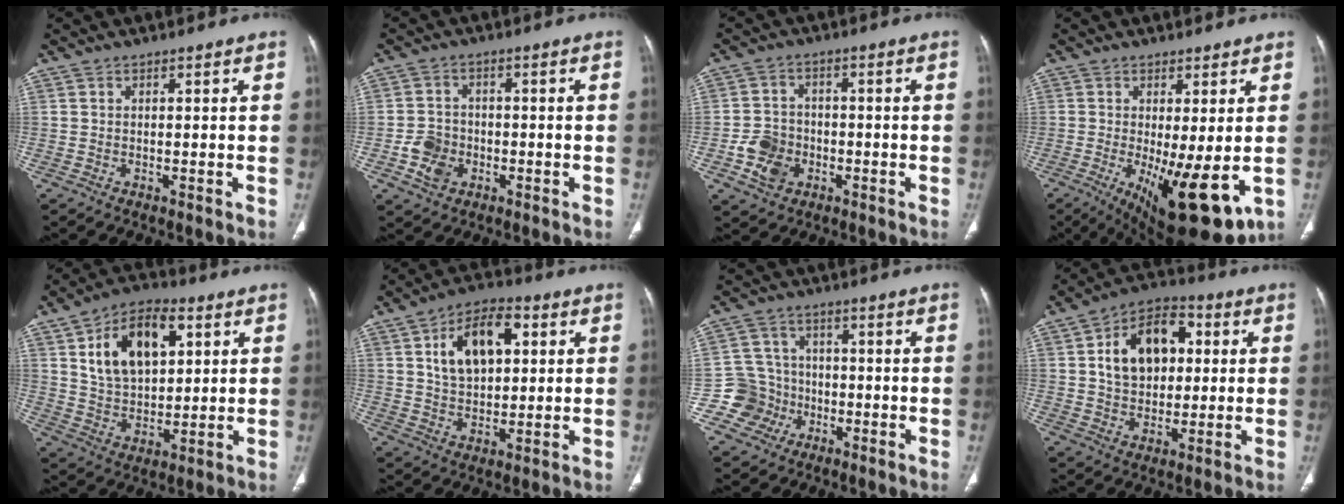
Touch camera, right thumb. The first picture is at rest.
{"total": 5.8, "force": [-1.9, 4.7, 2.8], "torque": [-0.038, 0.013, -0.033]}
{"total": 7.2, "force": [-2.5, 5.8, 3.4], "torque": [-0.043, 0.015, -0.043]}
{"total": 14.3, "force": [-3.2, 4.4, 13.2], "torque": [-0.195, -0.032, -0.030]}
{"total": 15.8, "force": [5.4, 9.6, 11.4], "torque": [-0.164, -0.005, 0.099]}
{"total": 13.3, "force": [3.9, 7.9, 9.9], "torque": [-0.142, 0.005, 0.064]}
{"total": 7.8, "force": [-2.8, 7.2, 0.4], "torque": [0.035, 0.026, -0.053]}
{"total": 14.7, "force": [2.9, 10.1, 10.2], "torque": [-0.132, 0.012, 0.043]}